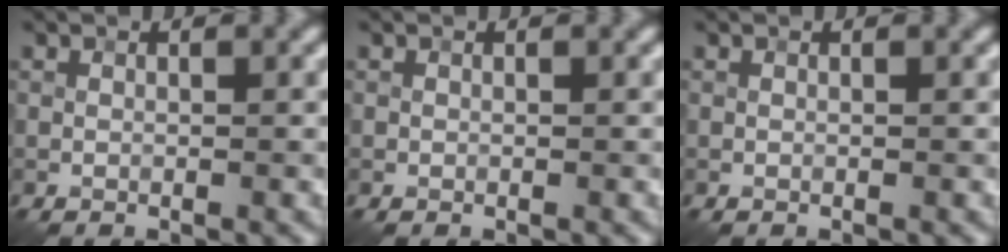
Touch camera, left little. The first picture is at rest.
{"total": 0.0}
{"total": 0.0}